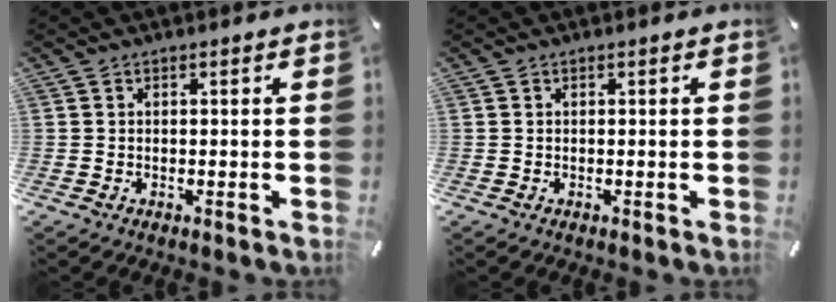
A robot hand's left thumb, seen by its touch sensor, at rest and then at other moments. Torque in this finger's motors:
{"motor_torque": [-0.01, 0.00, -0.01, 0.01, 0.00]}